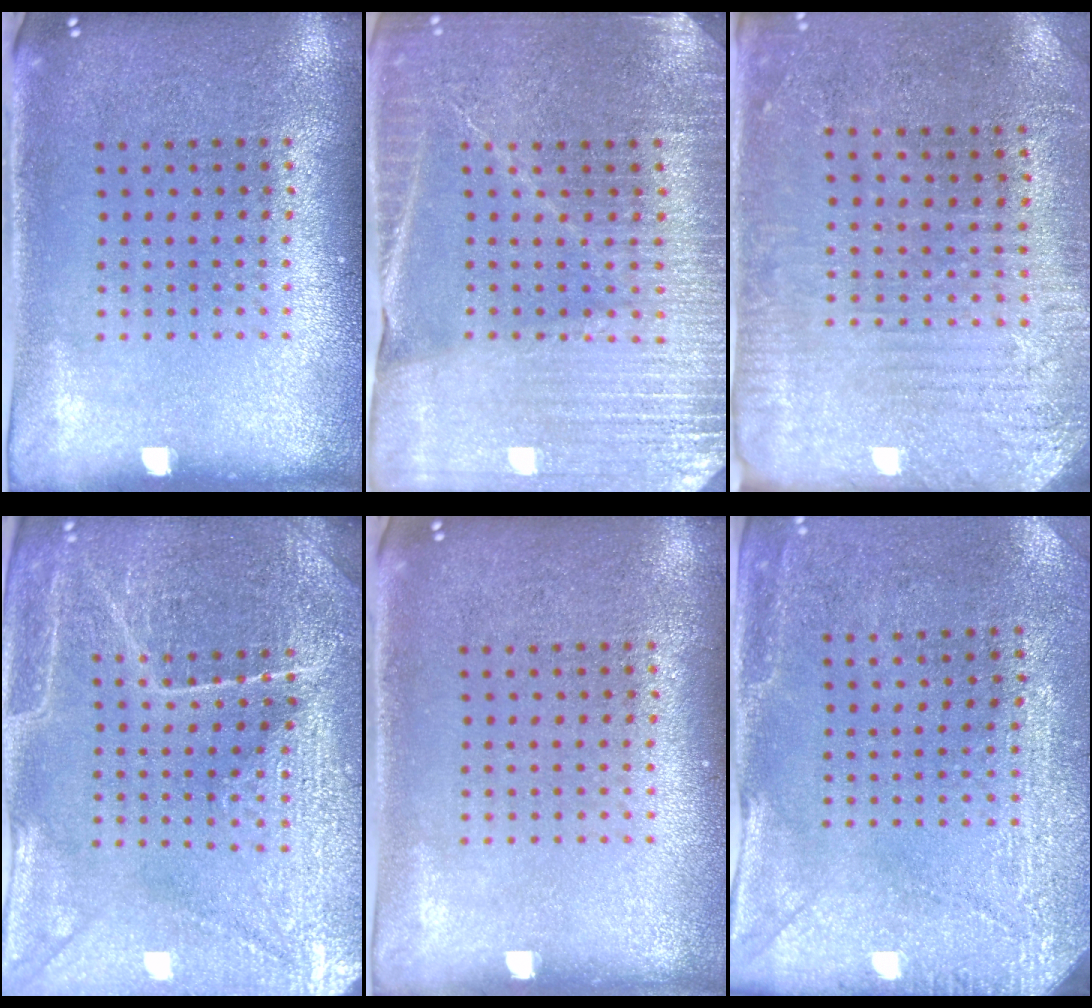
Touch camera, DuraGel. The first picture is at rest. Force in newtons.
{"total": 3.7, "press": 3.5, "slide": 1.0}
{"total": 3.0, "press": 2.8, "slide": 1.1}
{"total": 4.3, "press": 4.2, "slide": 0.9}
{"total": 0.0}
{"total": 3.0, "press": 2.6, "slide": 1.4}